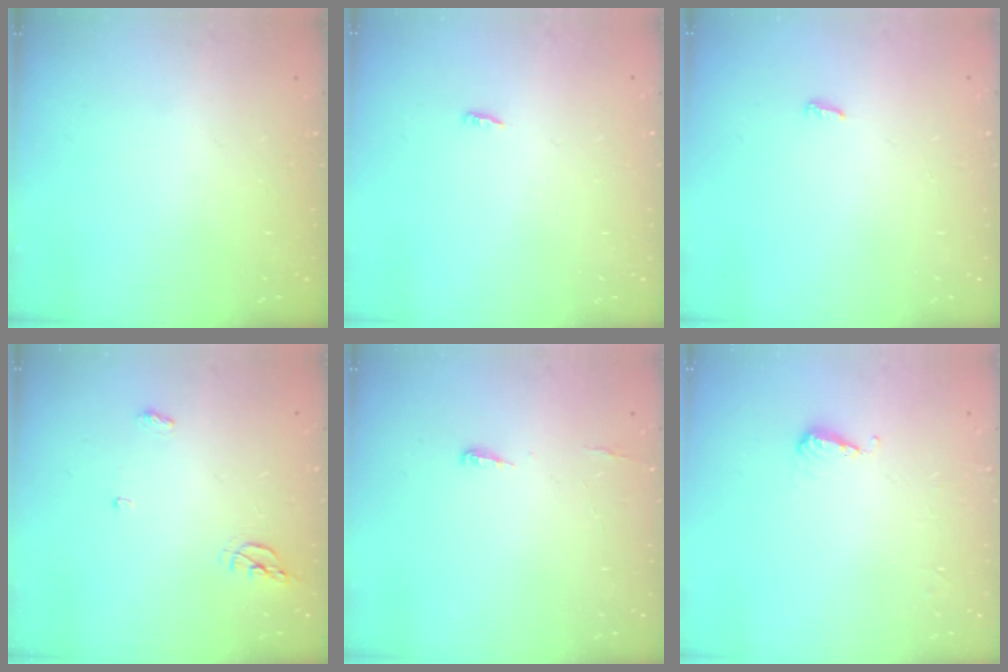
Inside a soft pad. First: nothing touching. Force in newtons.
{"total": 2.8, "press": 2.7, "slide": 0.8}
{"total": 2.8, "press": 2.8, "slide": 0.5}
{"total": 5.6, "press": 5.6, "slide": 0.7}
{"total": 3.7, "press": 3.5, "slide": 1.2}
{"total": 5.2, "press": 5.1, "slide": 0.9}